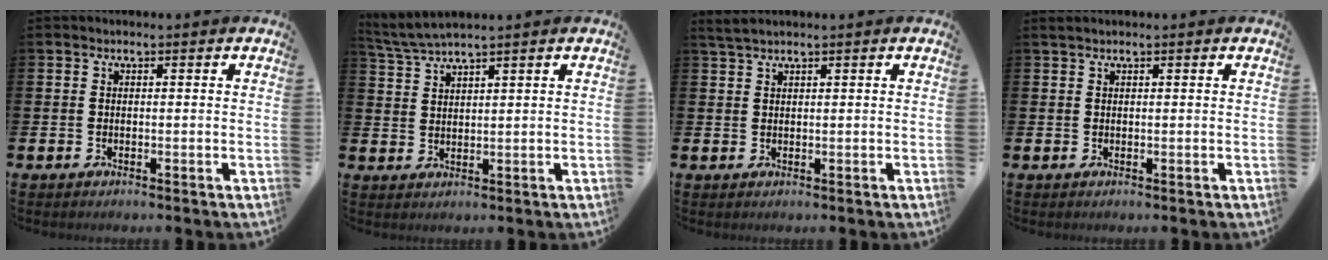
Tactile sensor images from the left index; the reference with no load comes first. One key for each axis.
{"total": 3.0, "fx": 2.9, "fy": -0.4, "fz": 0.7, "tx": -0.028, "ty": -0.006, "tz": 0.055}
{"total": 1.6, "fx": 1.4, "fy": 0.0, "fz": 0.6, "tx": -0.021, "ty": 0.006, "tz": 0.027}
{"total": 0.6, "fx": 0.5, "fy": 0.0, "fz": 0.3, "tx": -0.013, "ty": 0.006, "tz": 0.010}